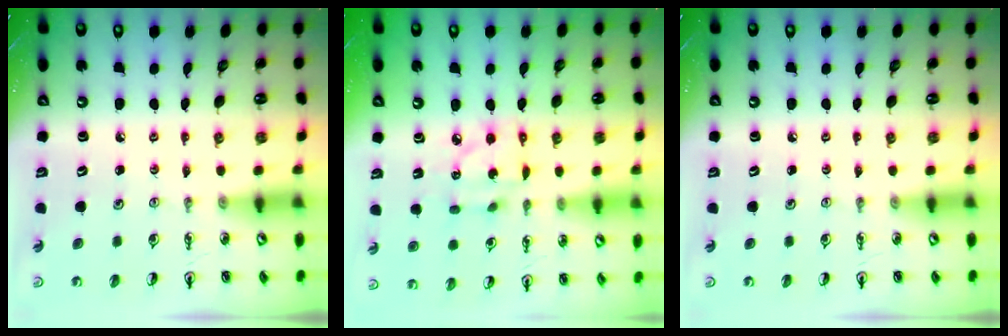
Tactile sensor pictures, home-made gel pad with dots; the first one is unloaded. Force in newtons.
{"total": 8.7, "press": 8.6, "slide": 0.4}
{"total": 0.0}